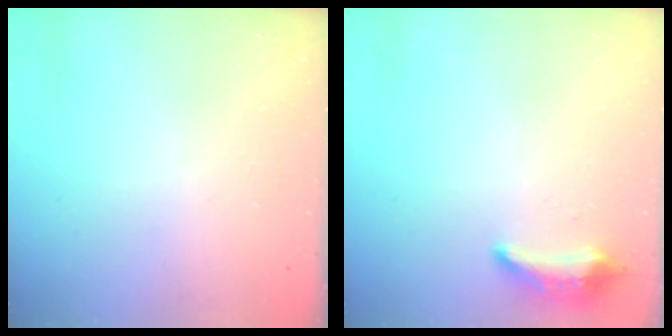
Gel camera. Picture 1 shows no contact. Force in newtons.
{"total": 10.1, "press": 9.0, "slide": 4.6}